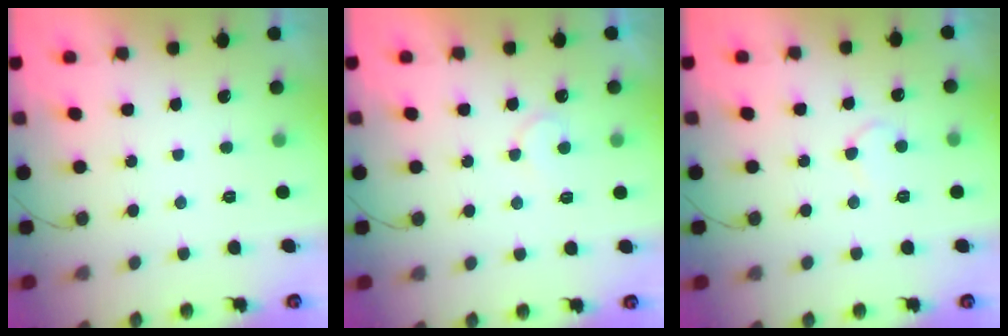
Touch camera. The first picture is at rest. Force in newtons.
{"total": 7.1, "press": 7.1, "slide": 0.6}
{"total": 5.4, "press": 5.4, "slide": 0.4}